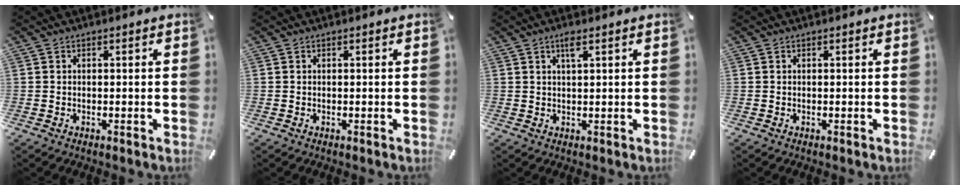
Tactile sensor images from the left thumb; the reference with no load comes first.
{"total": 0.0}
{"total": 2.5, "force": [1.5, 0.4, 2.0], "torque": [-0.044, 0.003, 0.026]}
{"total": 0.0}